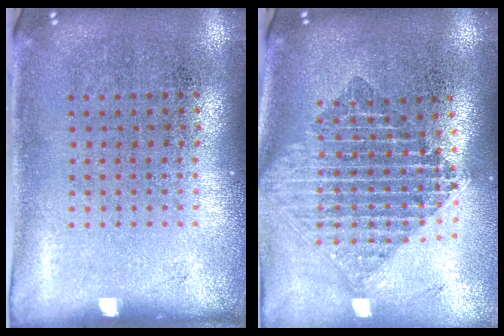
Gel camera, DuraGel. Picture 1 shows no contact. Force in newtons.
{"total": 2.2, "press": 1.6, "slide": 1.4}